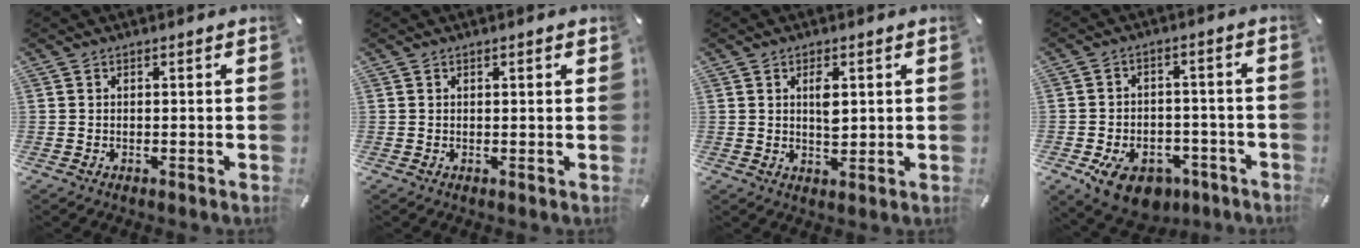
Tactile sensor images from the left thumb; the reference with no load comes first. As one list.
[{"total": 0.7, "force": [0.4, 0.2, 0.6], "torque": [-0.004, -0.003, 0.005]}, {"total": 4.3, "force": [1.3, 2.2, 3.5], "torque": [-0.052, -0.004, 0.015]}, {"total": 10.9, "force": [-6.2, 7.1, 5.6], "torque": [-0.079, 0.049, -0.101]}]